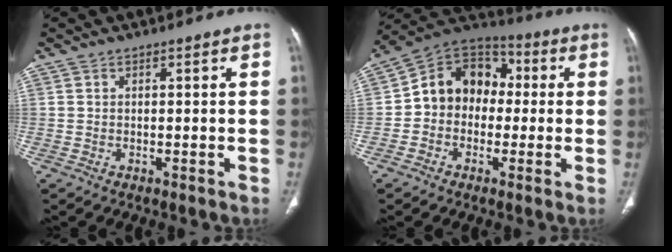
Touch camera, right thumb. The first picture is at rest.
{"total": 13.0, "force": [-0.2, 10.7, 7.4], "torque": [-0.079, 0.045, -0.021]}